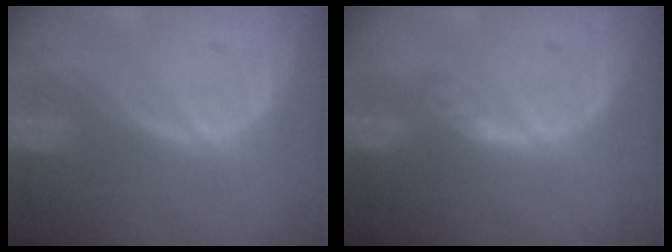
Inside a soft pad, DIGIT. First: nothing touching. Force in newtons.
{"total": 2.2, "press": 1.9, "slide": 1.2}